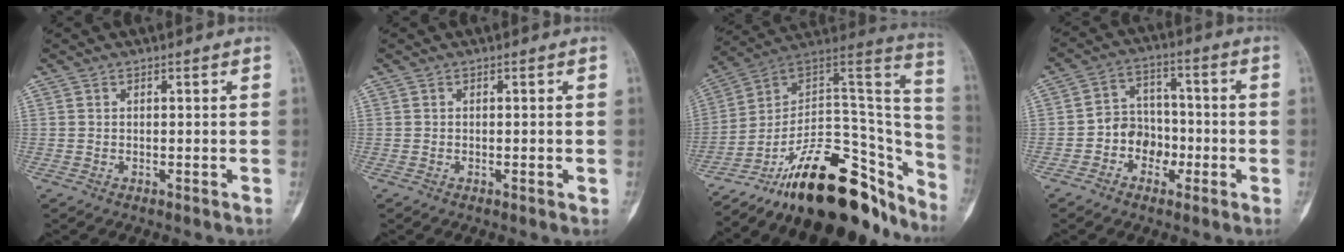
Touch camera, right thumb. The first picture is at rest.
{"total": 0.8, "force": [-0.2, 0.3, 0.7], "torque": [-0.010, -0.001, -0.002]}
{"total": 28.0, "force": [-19.5, 12.7, 15.6], "torque": [-0.124, 0.107, -0.286]}
{"total": 7.8, "force": [-2.6, 6.4, 3.5], "torque": [-0.014, 0.035, -0.053]}